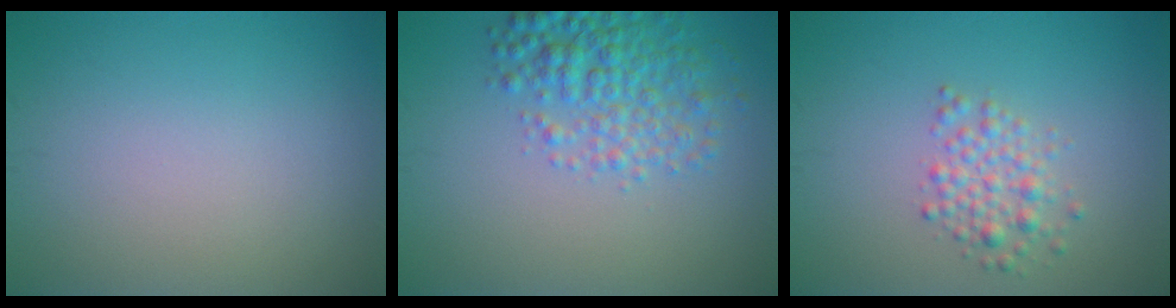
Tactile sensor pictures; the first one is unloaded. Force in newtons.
{"total": 4.5, "press": 4.5, "slide": 0.1}
{"total": 2.5, "press": 2.5, "slide": 0.1}